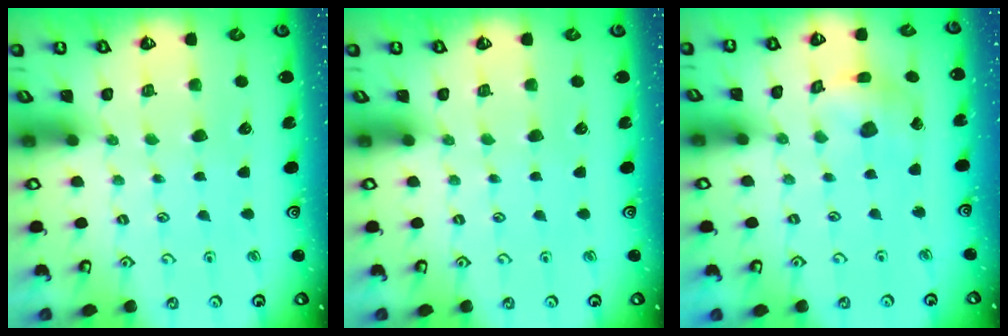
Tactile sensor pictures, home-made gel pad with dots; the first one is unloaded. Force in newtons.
{"total": 0.0}
{"total": 5.2, "press": 5.2, "slide": 0.5}